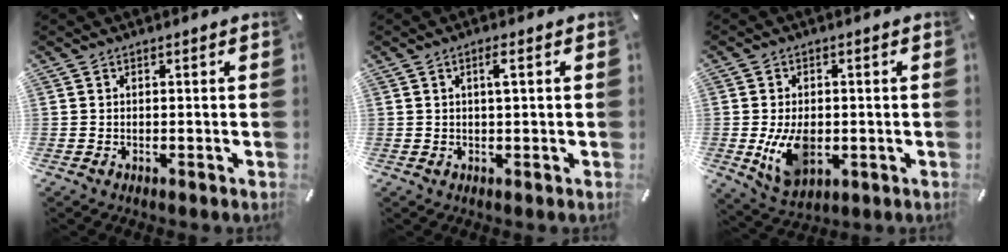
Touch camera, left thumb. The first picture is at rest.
{"total": 2.7, "force": [0.8, 0.5, 2.5], "torque": [-0.051, 0.004, 0.011]}
{"total": 9.9, "force": [-1.2, 6.7, 7.2], "torque": [-0.147, -0.006, -0.020]}